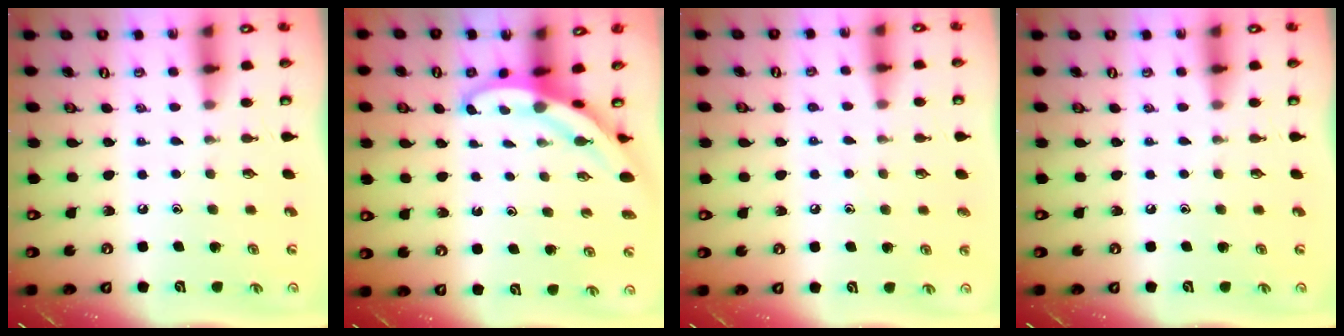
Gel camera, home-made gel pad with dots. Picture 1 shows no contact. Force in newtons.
{"total": 4.0, "press": 4.0, "slide": 0.1}
{"total": 4.1, "press": 4.1, "slide": 0.4}
{"total": 0.0}